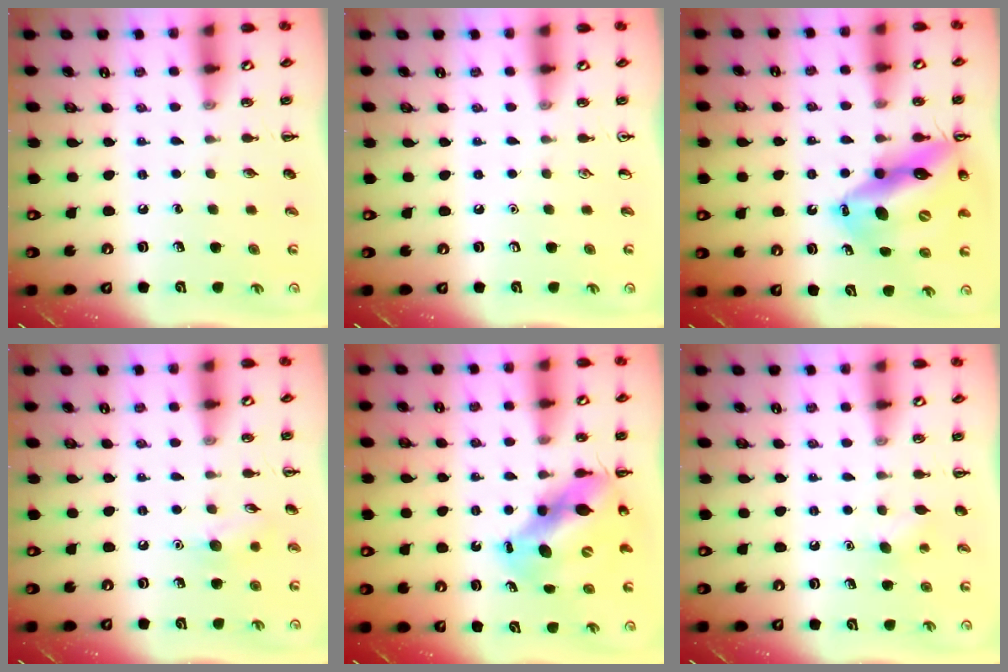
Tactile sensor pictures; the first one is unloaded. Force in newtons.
{"total": 0.0}
{"total": 18.2, "press": 17.4, "slide": 5.3}
{"total": 7.5, "press": 7.3, "slide": 1.6}
{"total": 11.6, "press": 11.2, "slide": 3.1}
{"total": 3.9, "press": 3.7, "slide": 1.1}